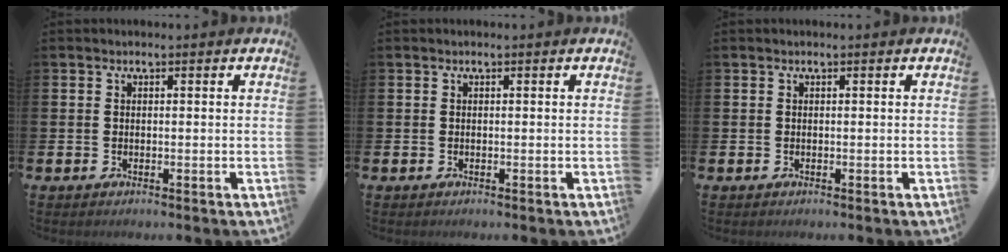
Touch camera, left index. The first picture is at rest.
{"total": 0.0}
{"total": 0.0}